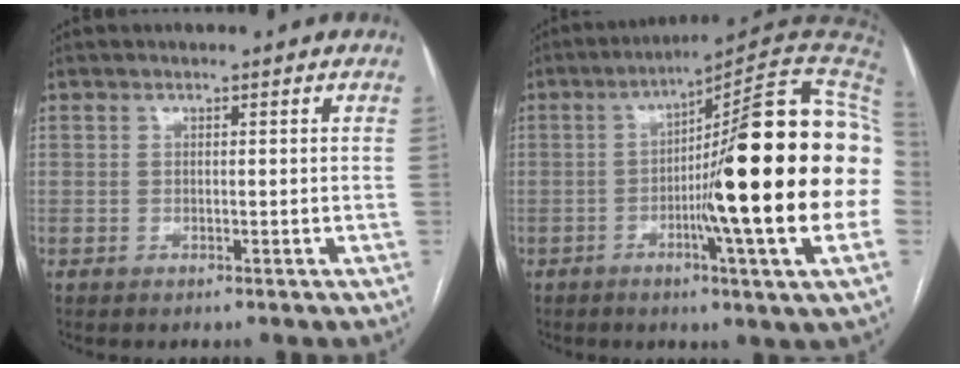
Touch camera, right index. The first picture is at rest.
{"total": 25.1, "force": [-1.8, -0.9, 25.1], "torque": [-0.275, 0.011, -0.046]}